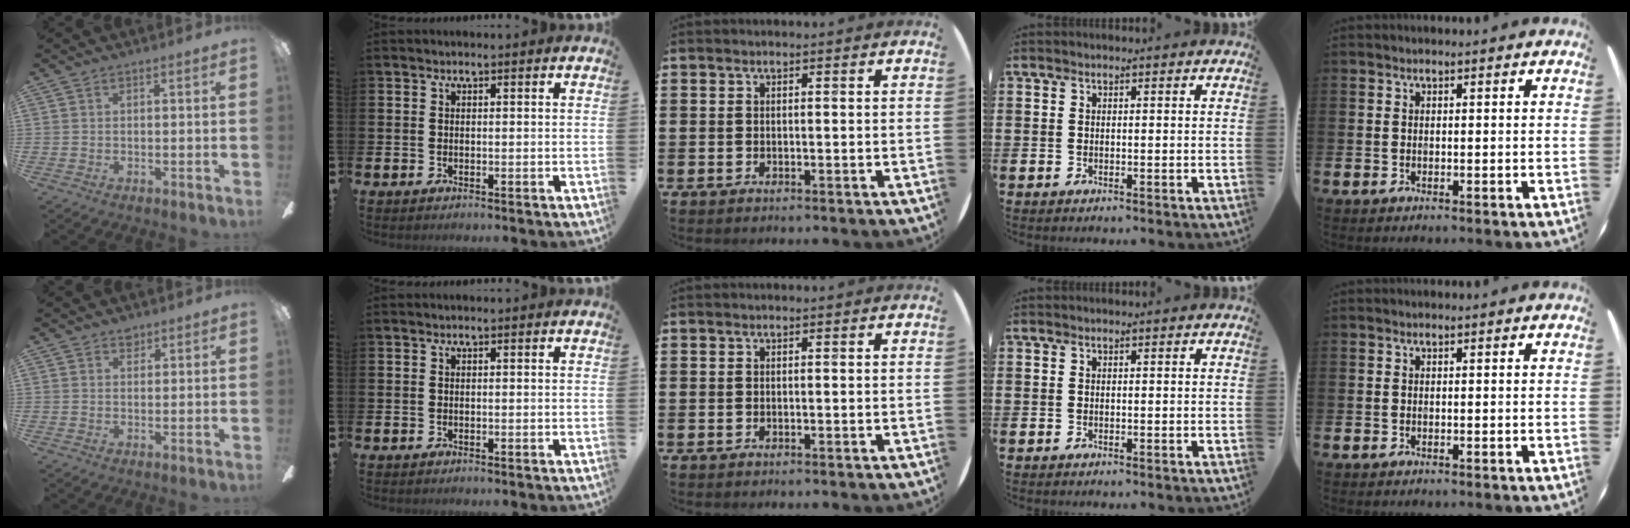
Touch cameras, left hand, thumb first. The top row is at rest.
{"thumb": {"total": 2.0, "force": [1.6, 1.1, 0.5], "torque": [0.003, -0.006, 0.027]}}